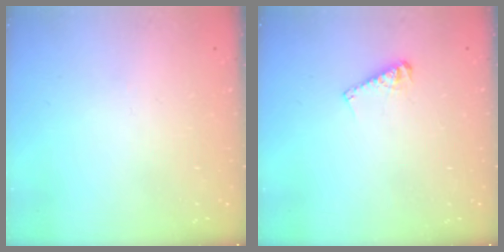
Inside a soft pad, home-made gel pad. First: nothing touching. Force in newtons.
{"total": 5.7, "press": 5.7, "slide": 0.2}